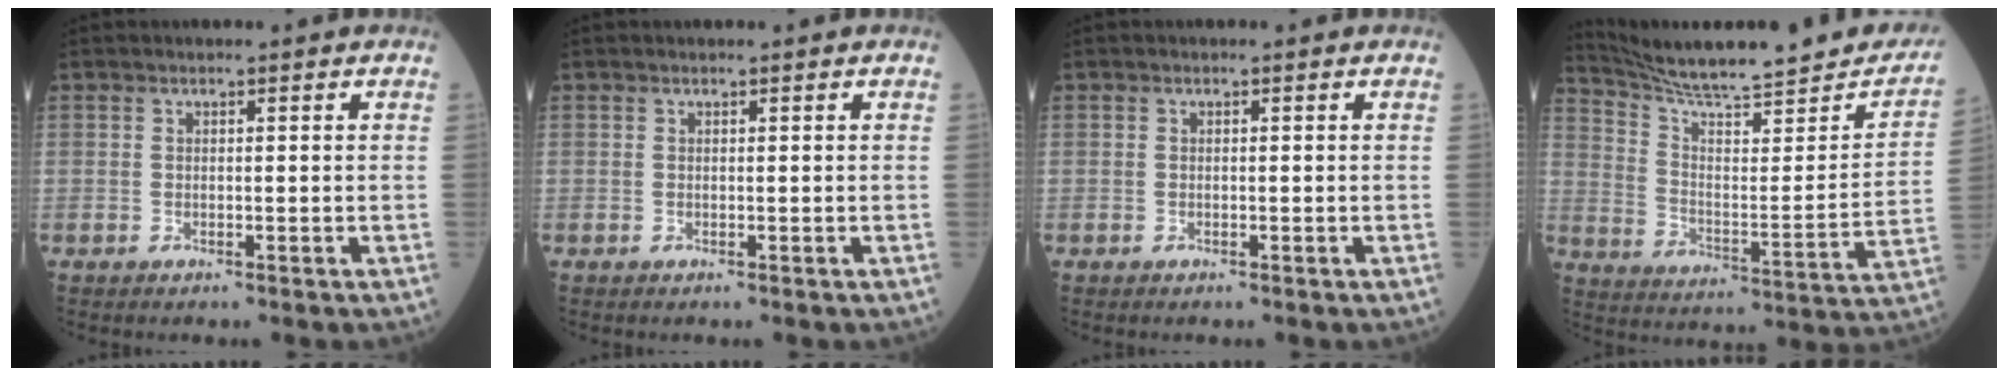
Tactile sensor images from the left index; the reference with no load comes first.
{"total": 0.0}
{"total": 0.0}
{"total": 22.6, "force": [20.3, 2.4, 9.8], "torque": [-0.145, -0.045, 0.282]}